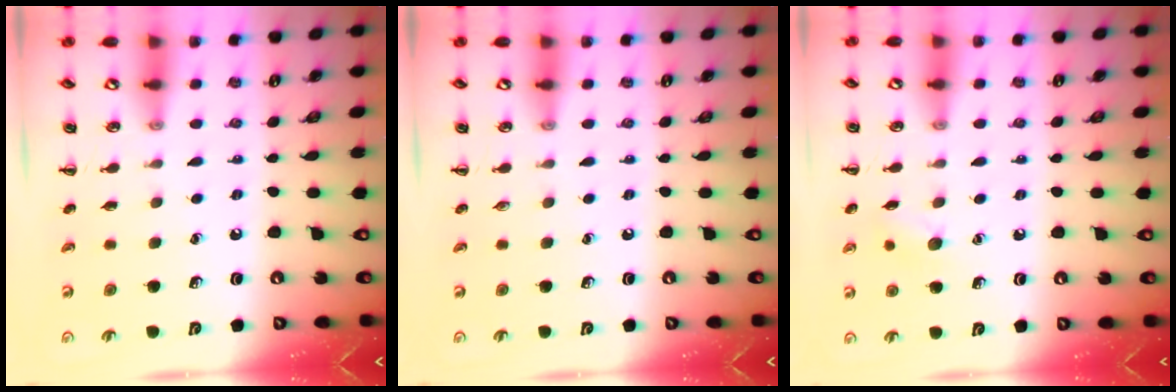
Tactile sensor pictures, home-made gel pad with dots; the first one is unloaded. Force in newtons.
{"total": 0.0}
{"total": 7.1, "press": 6.9, "slide": 1.6}